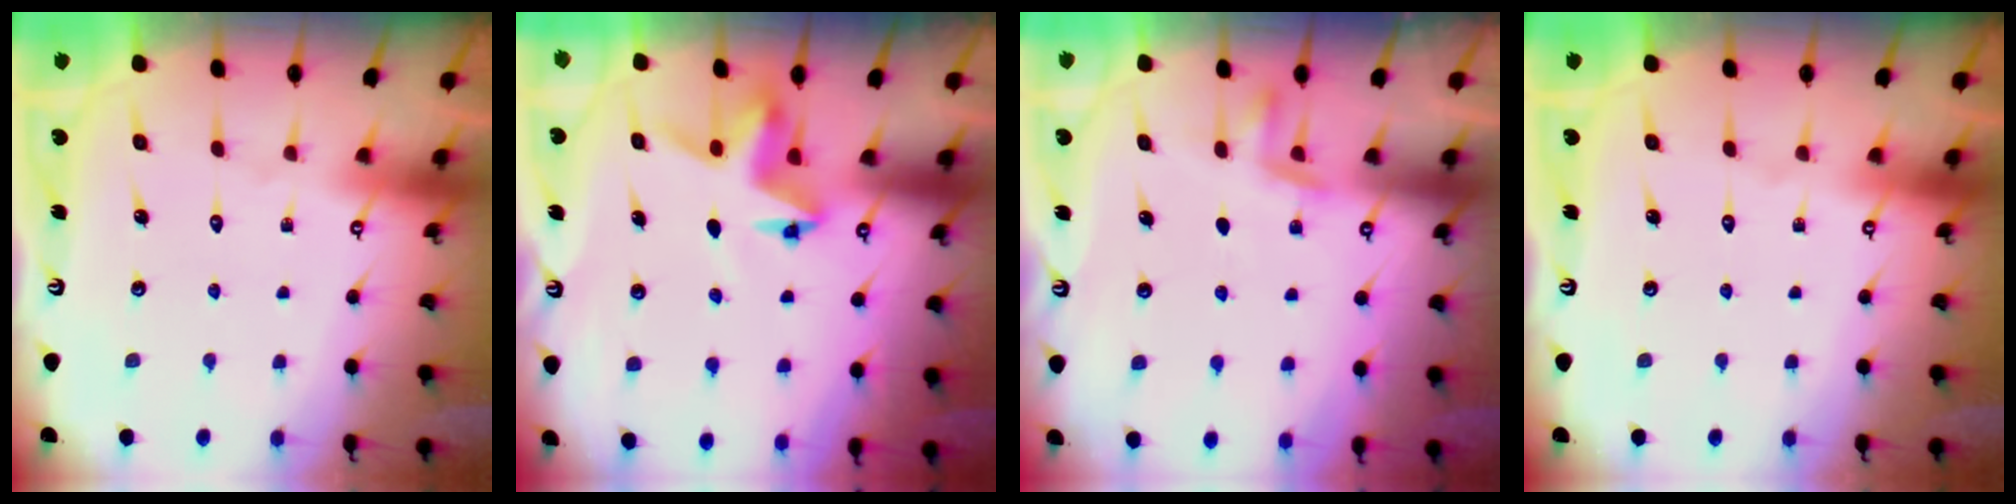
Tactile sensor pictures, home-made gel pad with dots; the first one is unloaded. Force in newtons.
{"total": 4.3, "press": 4.3, "slide": 0.1}
{"total": 4.3, "press": 4.2, "slide": 0.9}
{"total": 0.0}